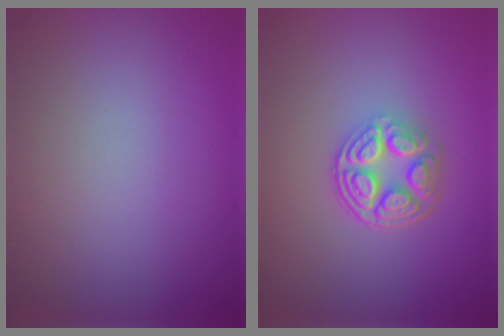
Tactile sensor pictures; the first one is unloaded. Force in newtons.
{"total": 5.3, "press": 3.9, "slide": 3.6}